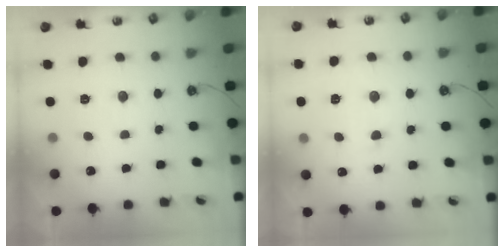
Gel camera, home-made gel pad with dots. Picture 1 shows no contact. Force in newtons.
{"total": 1.9, "press": 1.8, "slide": 0.8}